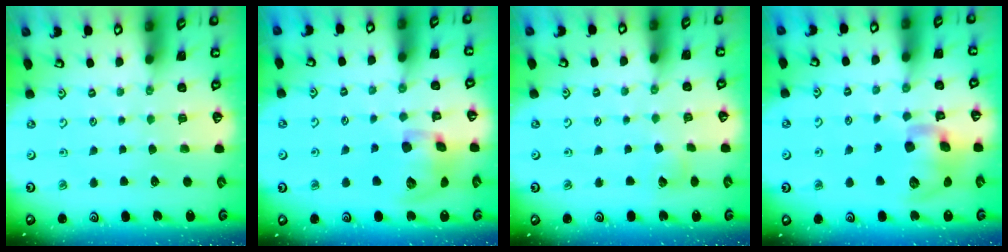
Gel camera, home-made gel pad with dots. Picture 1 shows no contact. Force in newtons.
{"total": 14.4, "press": 14.2, "slide": 2.1}
{"total": 2.5, "press": 2.5, "slide": 0.3}
{"total": 13.5, "press": 13.4, "slide": 2.2}